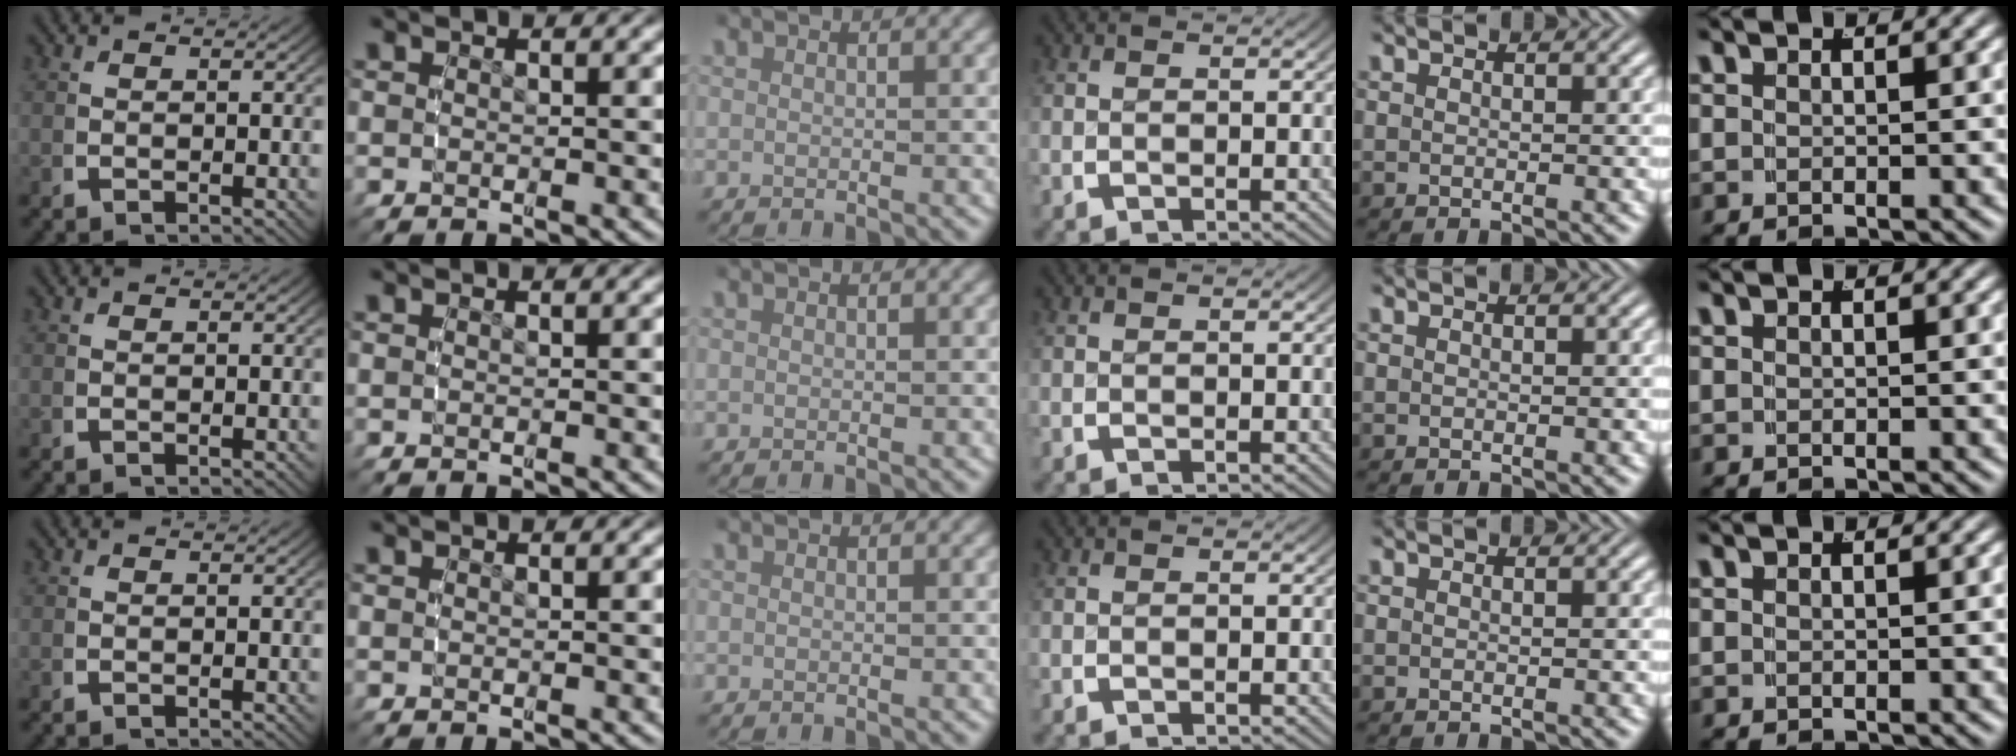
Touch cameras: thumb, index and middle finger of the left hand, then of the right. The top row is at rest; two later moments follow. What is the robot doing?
{"motion": "reach", "object": "coat"}